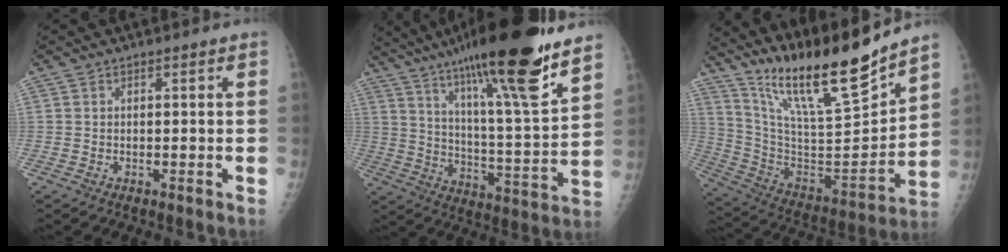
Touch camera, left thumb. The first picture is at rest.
{"total": 25.5, "force": [17.6, 3.0, 18.2], "torque": [-0.282, -0.061, 0.286]}
{"total": 21.2, "force": [17.5, 2.4, 11.7], "torque": [-0.173, -0.104, 0.317]}